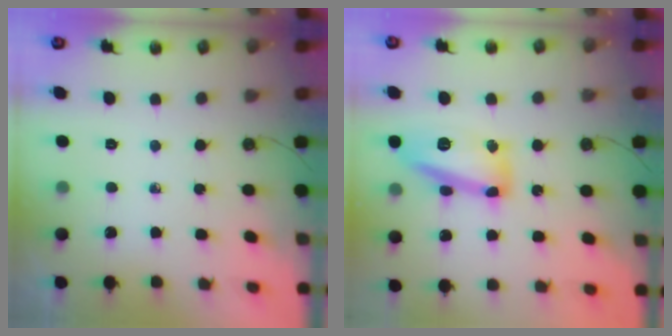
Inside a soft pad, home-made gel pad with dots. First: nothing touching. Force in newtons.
{"total": 14.1, "press": 14.0, "slide": 1.2}